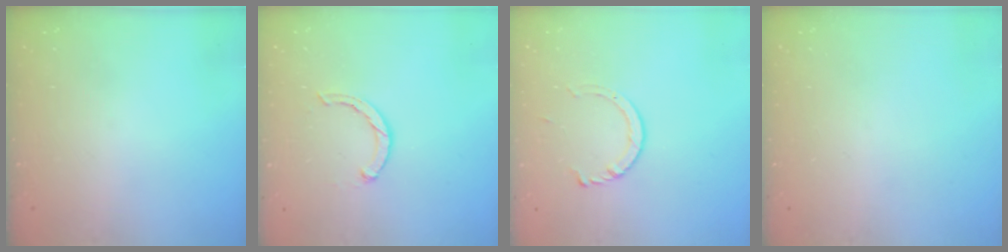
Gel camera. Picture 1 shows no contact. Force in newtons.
{"total": 2.5, "press": 2.5, "slide": 0.4}
{"total": 3.9, "press": 3.9, "slide": 0.4}
{"total": 0.0}